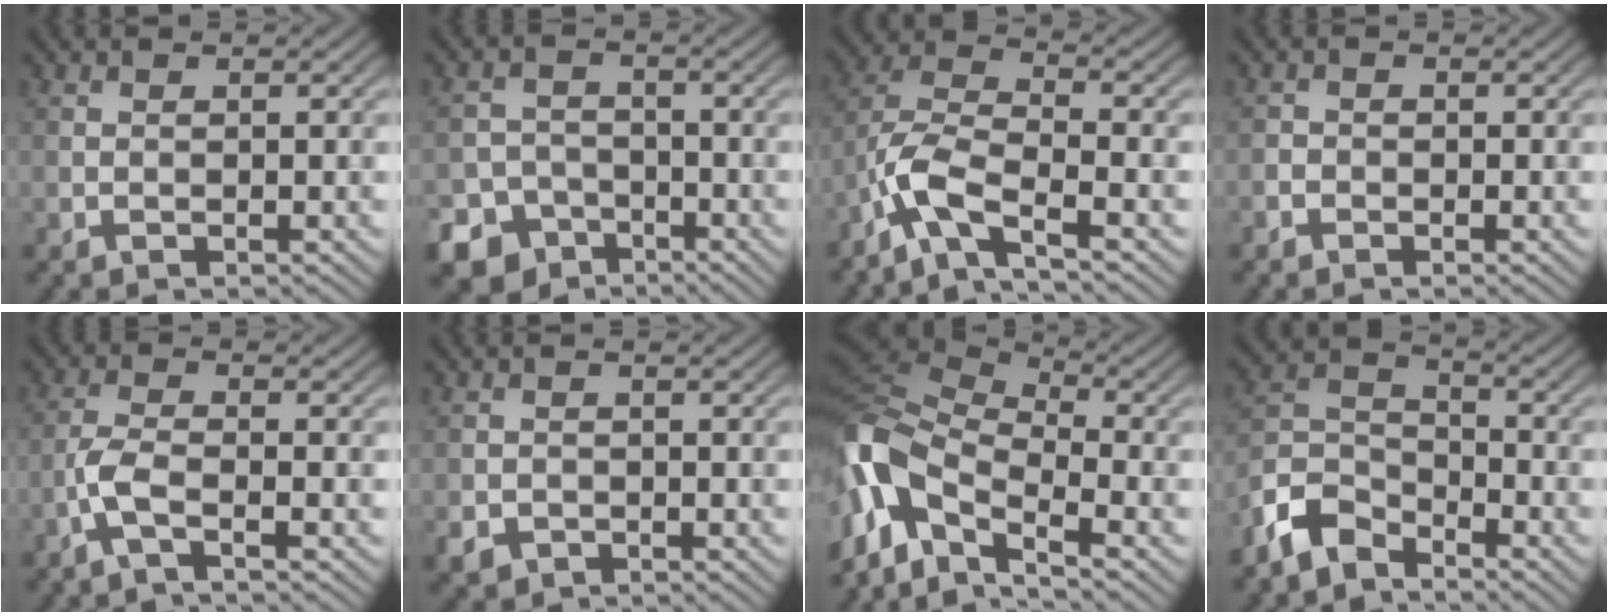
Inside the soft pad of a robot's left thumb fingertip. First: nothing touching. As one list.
[{"total": 8.6, "force": [-5.7, 6.2, 1.5], "torque": [-0.029, -0.024, -0.110]}, {"total": 6.9, "force": [-4.2, 1.9, 5.1], "torque": [-0.112, 0.004, -0.101]}, {"total": 1.2, "force": [-0.8, 0.8, 0.2], "torque": [-0.001, 0.000, -0.020]}, {"total": 3.4, "force": [-1.8, 0.7, 2.8], "torque": [-0.068, 0.004, -0.051]}, {"total": 2.0, "force": [-1.0, 1.6, 0.7], "torque": [-0.014, -0.008, -0.023]}, {"total": 12.9, "force": [-4.1, 6.0, 10.7], "torque": [-0.250, 0.002, -0.091]}, {"total": 7.0, "force": [-5.4, 3.2, 3.0], "torque": [-0.067, 0.000, -0.130]}]